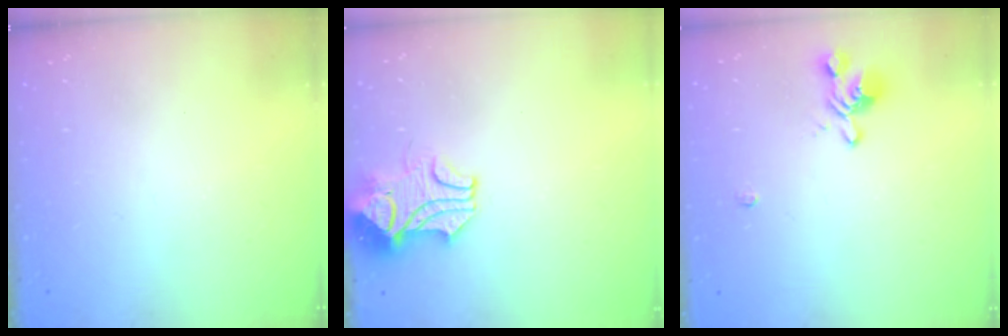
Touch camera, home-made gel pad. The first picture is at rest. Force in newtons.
{"total": 2.2, "press": 2.1, "slide": 0.8}
{"total": 2.9, "press": 2.7, "slide": 1.0}